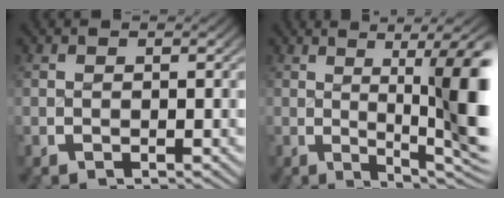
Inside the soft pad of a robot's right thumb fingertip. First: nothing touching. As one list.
[{"total": 11.0, "force": [0.4, 4.8, 9.9], "torque": [-0.120, -0.012, 0.004]}]